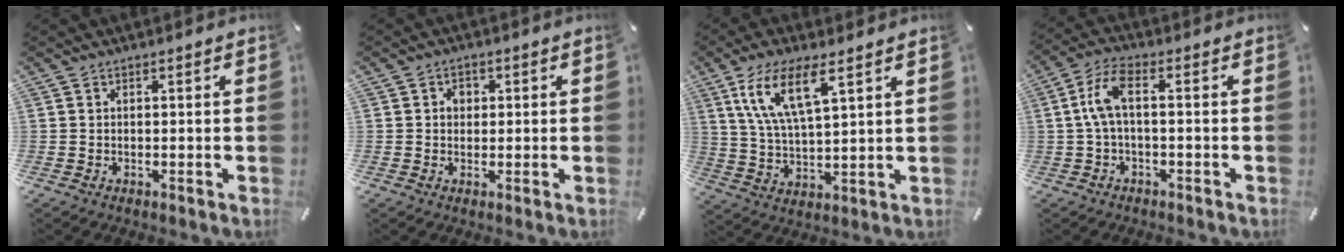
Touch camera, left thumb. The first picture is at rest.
{"total": 2.1, "force": [0.0, 2.0, 0.8], "torque": [-0.002, 0.002, -0.008]}
{"total": 11.4, "force": [6.5, 3.6, 8.6], "torque": [-0.195, -0.009, 0.115]}
{"total": 6.5, "force": [0.0, 2.5, 6.0], "torque": [-0.130, 0.005, -0.005]}